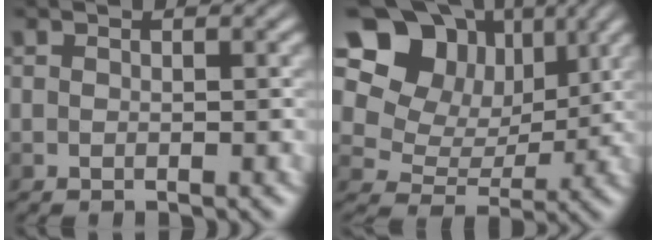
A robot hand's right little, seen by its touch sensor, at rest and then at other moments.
{"total": 12.0, "force": [5.9, 8.7, 5.8], "torque": [-0.121, 0.047, 0.093]}